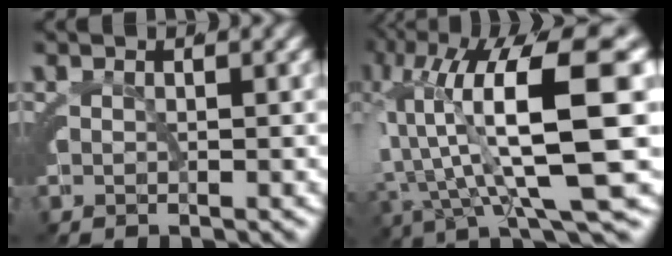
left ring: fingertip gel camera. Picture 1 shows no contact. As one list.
[{"total": 14.9, "force": [1.9, 7.5, 12.8], "torque": [-0.199, 0.018, 0.026]}]